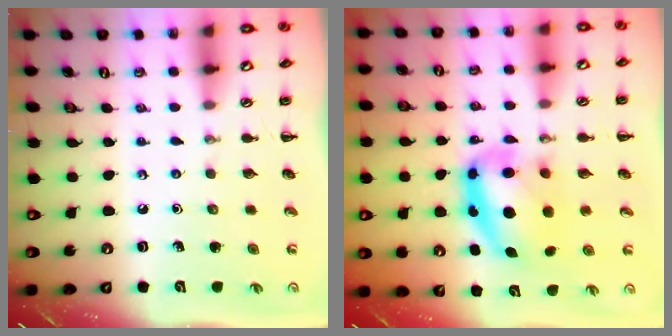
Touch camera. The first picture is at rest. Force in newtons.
{"total": 11.0, "press": 10.8, "slide": 2.4}